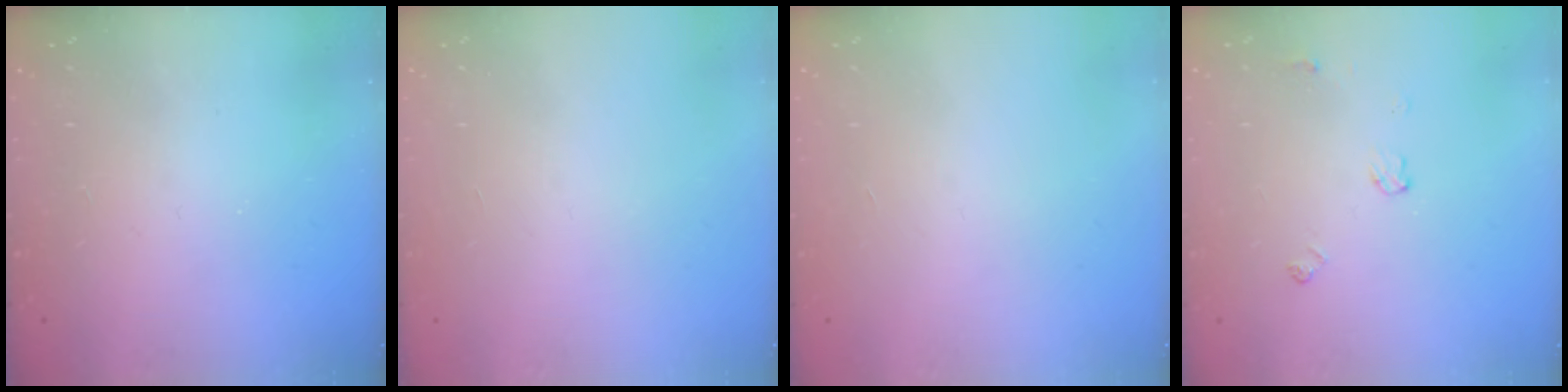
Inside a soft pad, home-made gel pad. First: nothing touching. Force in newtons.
{"total": 0.0}
{"total": 0.0}
{"total": 5.0, "press": 5.0, "slide": 0.7}